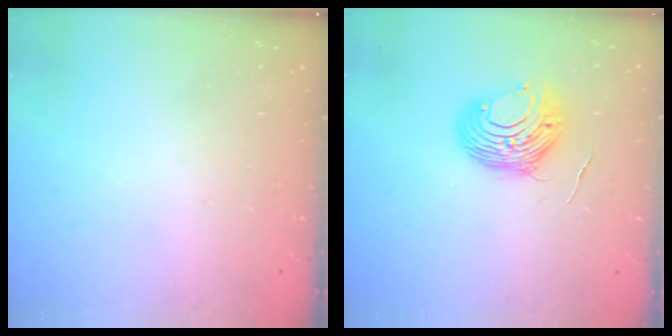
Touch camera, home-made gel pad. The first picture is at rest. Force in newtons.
{"total": 10.1, "press": 10.0, "slide": 0.9}